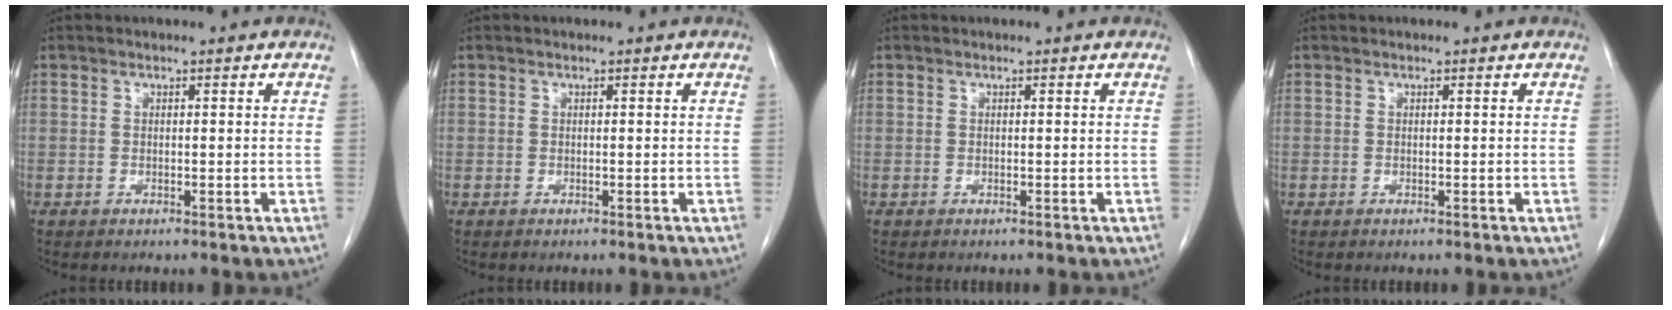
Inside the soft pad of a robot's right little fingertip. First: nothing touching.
{"total": 0.0}
{"total": 0.0}
{"total": 0.0}